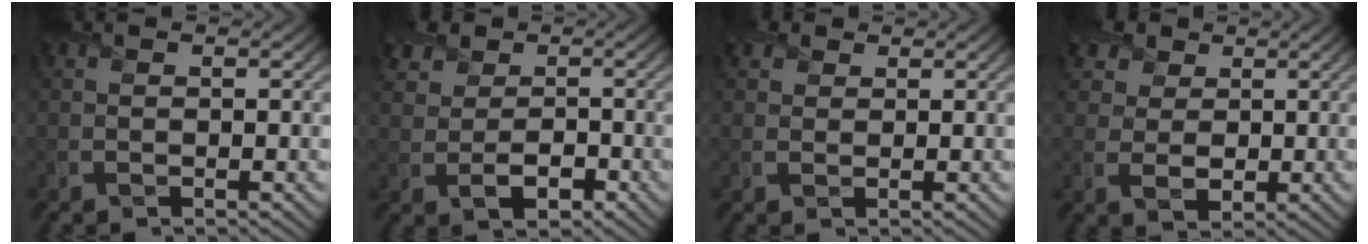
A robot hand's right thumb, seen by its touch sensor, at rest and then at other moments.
{"total": 5.3, "force": [0.3, 4.4, 3.0], "torque": [-0.065, -0.004, -0.001]}
{"total": 2.0, "force": [1.3, 1.4, 0.6], "torque": [-0.018, 0.005, 0.026]}
{"total": 7.1, "force": [3.3, 5.5, 3.1], "torque": [-0.098, 0.007, 0.055]}